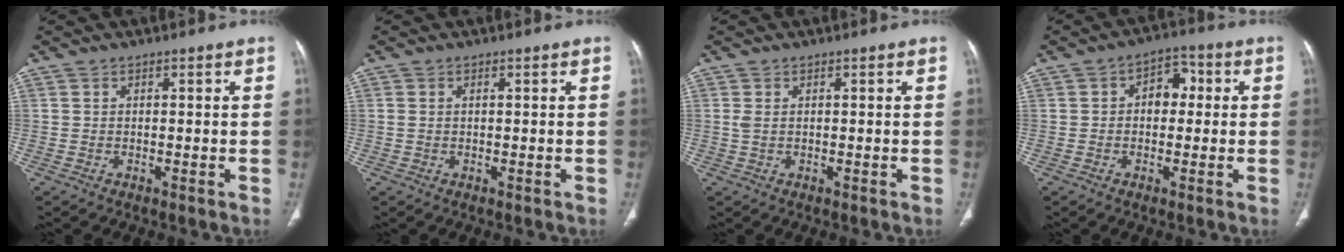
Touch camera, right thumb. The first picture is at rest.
{"total": 0.7, "force": [0.1, 0.3, 0.6], "torque": [-0.022, 0.009, 0.008]}
{"total": 1.1, "force": [0.2, 0.6, 1.0], "torque": [-0.033, 0.009, 0.008]}
{"total": 6.0, "force": [0.6, 4.2, 4.3], "torque": [-0.031, 0.020, -0.002]}